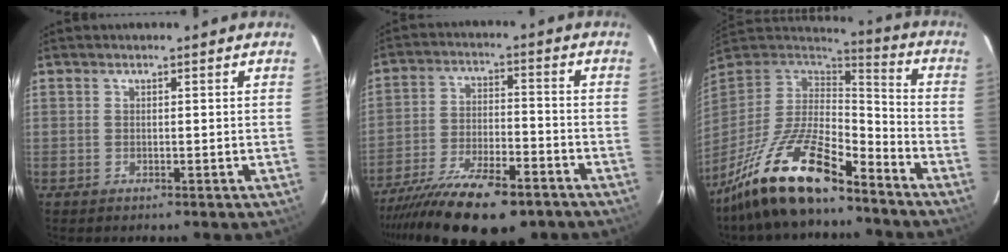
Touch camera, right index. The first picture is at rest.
{"total": 21.1, "force": [-15.8, 6.9, 12.2], "torque": [-0.239, -0.046, -0.251]}
{"total": 19.6, "force": [-14.0, 5.7, 12.5], "torque": [-0.252, -0.026, -0.256]}